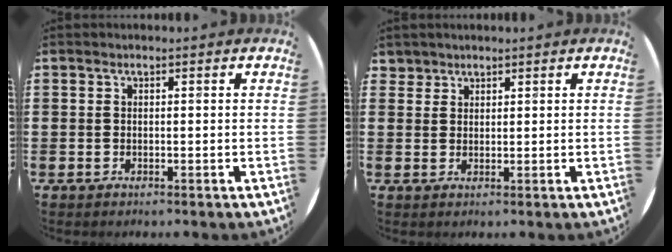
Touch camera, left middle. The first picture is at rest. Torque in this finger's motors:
{"motor_torque": [0.23, -0.45, -0.10, -0.04]}